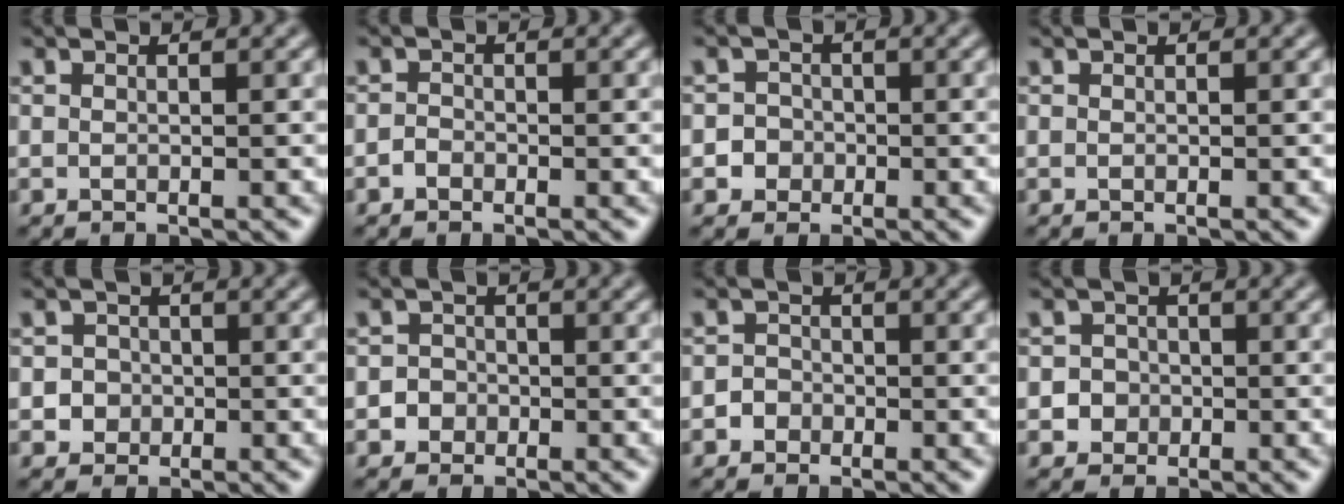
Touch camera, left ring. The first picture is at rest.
{"total": 0.8, "force": [-0.5, 0.5, 0.2], "torque": [-0.002, -0.001, -0.012]}
{"total": 2.6, "force": [-0.8, 2.4, 0.3], "torque": [0.023, 0.009, -0.025]}
{"total": 0.0}
{"total": 2.0, "force": [-0.2, 1.9, 0.4], "torque": [0.016, 0.004, -0.010]}
{"total": 1.8, "force": [-0.5, 1.8, 0.2], "torque": [0.020, 0.005, -0.015]}
{"total": 1.4, "force": [-0.5, 1.2, 0.2], "torque": [0.016, 0.001, -0.014]}
{"total": 2.4, "force": [-0.4, 2.3, 0.4], "torque": [0.017, 0.009, -0.017]}